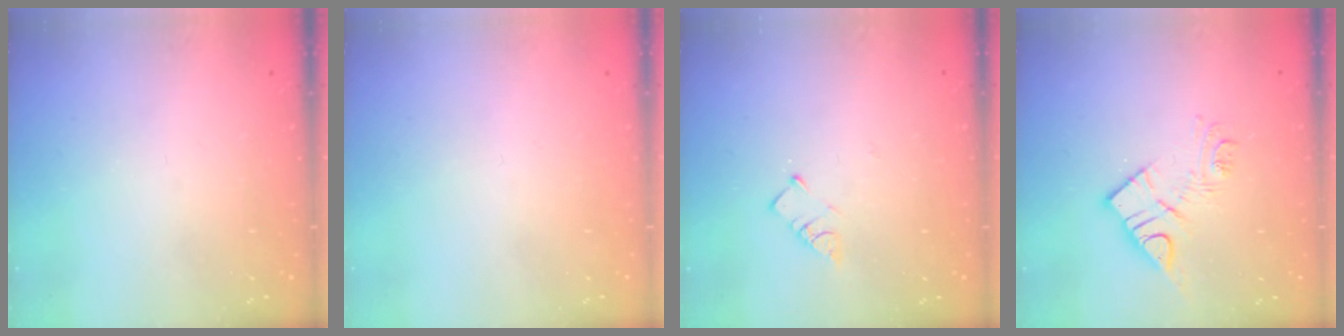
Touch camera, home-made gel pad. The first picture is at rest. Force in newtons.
{"total": 1.8, "press": 1.8, "slide": 0.1}
{"total": 2.9, "press": 2.9, "slide": 0.2}
{"total": 10.7, "press": 10.7, "slide": 0.5}